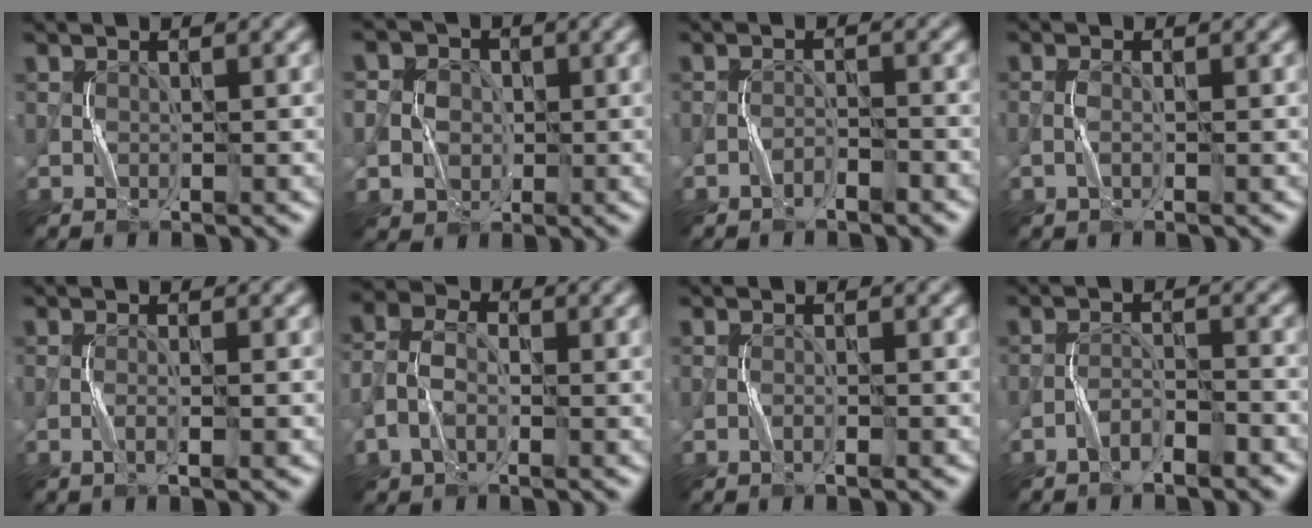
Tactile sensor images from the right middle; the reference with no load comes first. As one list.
[{"total": 5.2, "force": [0.0, 5.0, 1.6], "torque": [-0.022, 0.031, -0.017]}, {"total": 1.2, "force": [-1.1, 0.2, 0.5], "torque": [-0.009, 0.006, -0.018]}, {"total": 0.8, "force": [-0.2, 0.1, 0.7], "torque": [-0.020, 0.002, -0.006]}, {"total": 1.2, "force": [-0.6, -0.1, 1.1], "torque": [-0.025, 0.002, -0.011]}, {"total": 3.6, "force": [-1.0, 2.5, 2.4], "torque": [-0.061, 0.006, -0.029]}, {"total": 0.8, "force": [-0.5, -0.1, 0.6], "torque": [-0.012, 0.004, -0.009]}, {"total": 2.3, "force": [-1.8, 0.5, 1.4], "torque": [-0.025, 0.008, -0.033]}]